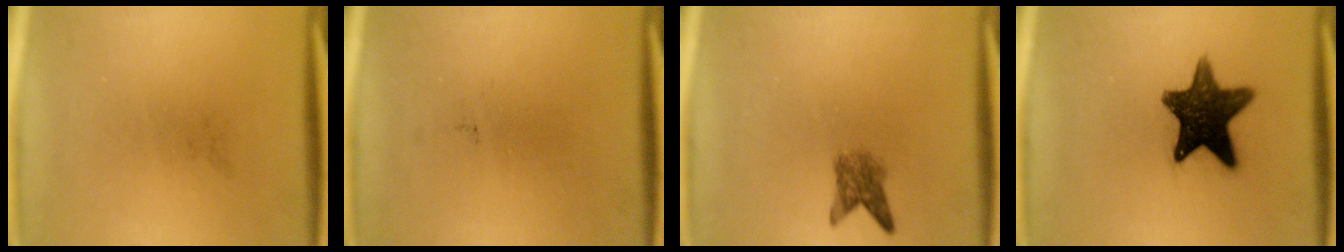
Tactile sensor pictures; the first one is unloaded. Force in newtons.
{"total": 0.0}
{"total": 2.9}
{"total": 13.3}